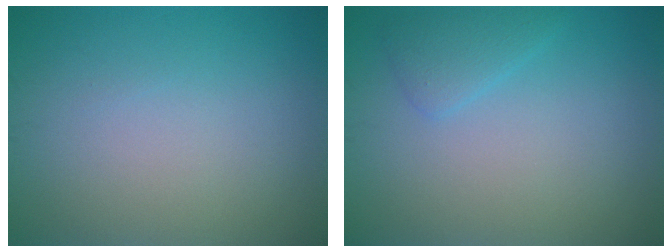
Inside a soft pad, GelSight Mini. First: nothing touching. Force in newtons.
{"total": 1.7, "press": 1.7, "slide": 0.0}